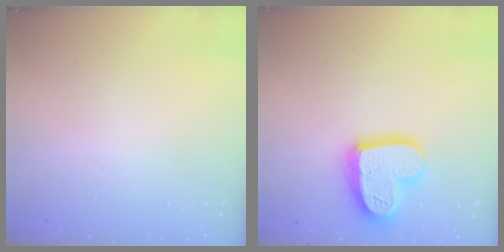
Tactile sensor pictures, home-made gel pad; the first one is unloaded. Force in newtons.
{"total": 17.8, "press": 17.8, "slide": 1.4}